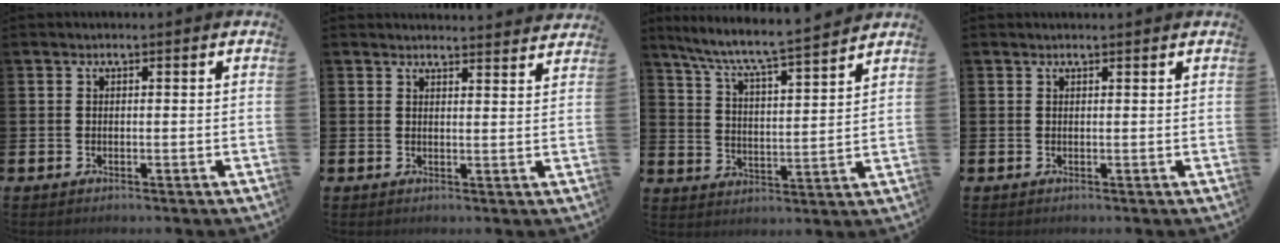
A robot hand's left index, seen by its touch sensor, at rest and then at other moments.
{"total": 2.8, "force": [2.8, -0.1, -0.2], "torque": [0.009, -0.022, 0.049]}
{"total": 7.5, "force": [7.0, -0.1, 2.5], "torque": [-0.082, -0.056, 0.118]}
{"total": 0.6, "force": [0.6, -0.1, 0.1], "torque": [0.009, -0.004, 0.010]}